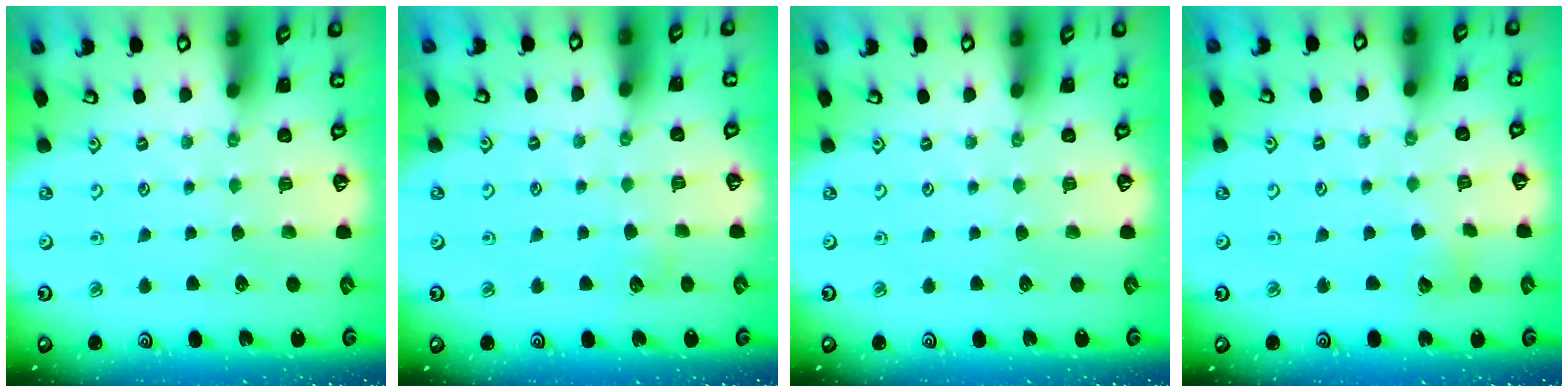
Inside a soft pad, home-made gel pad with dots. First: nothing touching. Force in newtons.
{"total": 3.2, "press": 3.2, "slide": 0.4}
{"total": 0.0}
{"total": 6.5, "press": 6.5, "slide": 0.5}